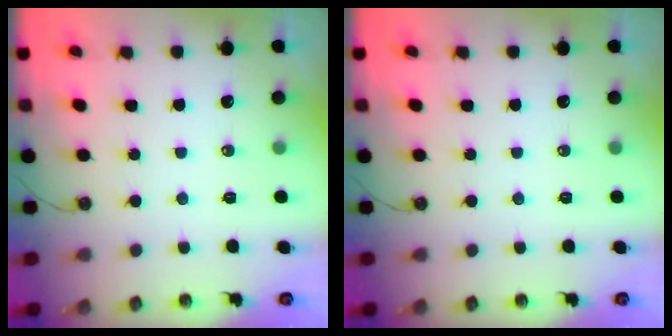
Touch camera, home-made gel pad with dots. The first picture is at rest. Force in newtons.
{"total": 0.0}